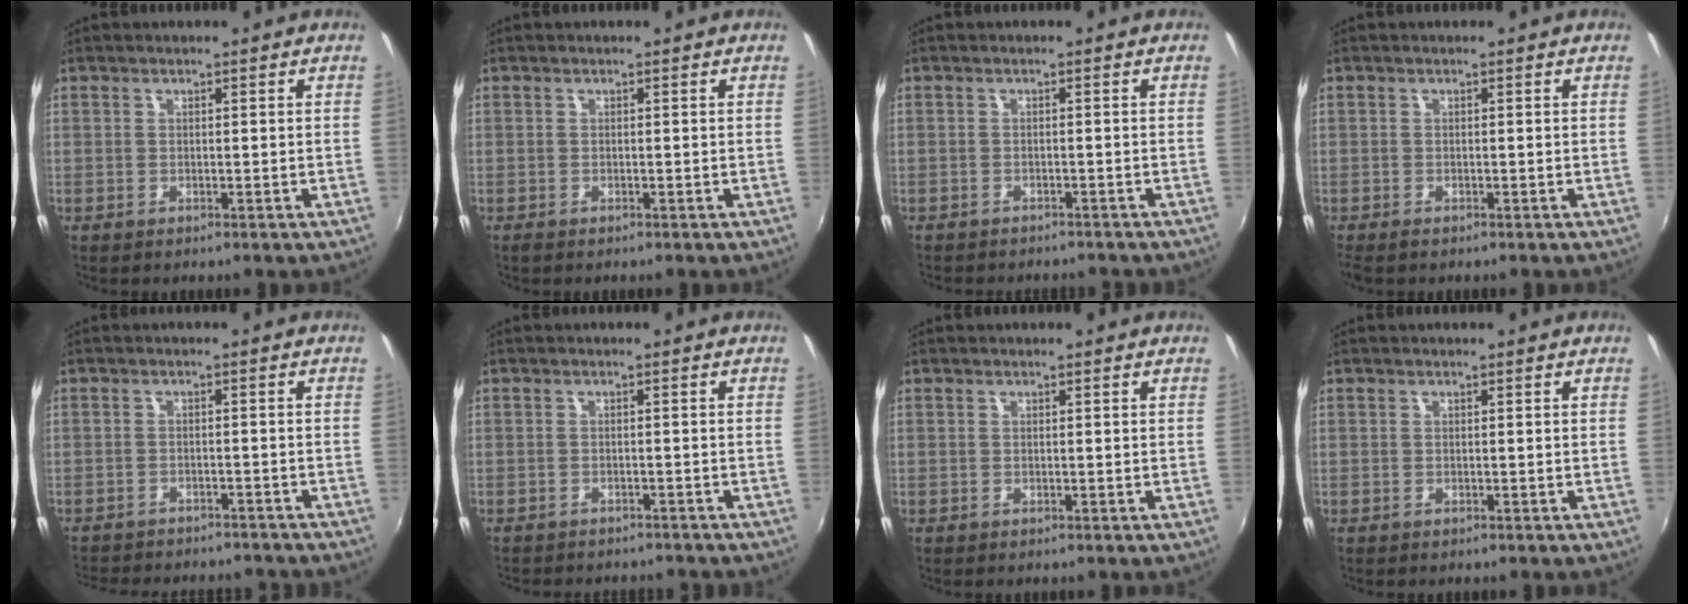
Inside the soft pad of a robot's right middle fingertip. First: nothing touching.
{"total": 0.0}
{"total": 4.5, "force": [-4.1, 1.2, 1.3], "torque": [-0.036, -0.013, -0.059]}
{"total": 1.5, "force": [-1.2, 0.4, 0.9], "torque": [-0.018, -0.009, -0.021]}
{"total": 13.6, "force": [-12.0, 4.1, 4.9], "torque": [-0.111, -0.014, -0.161]}
{"total": 6.3, "force": [-5.8, 1.7, 1.9], "torque": [-0.050, -0.014, -0.081]}
{"total": 0.0}
{"total": 0.0}